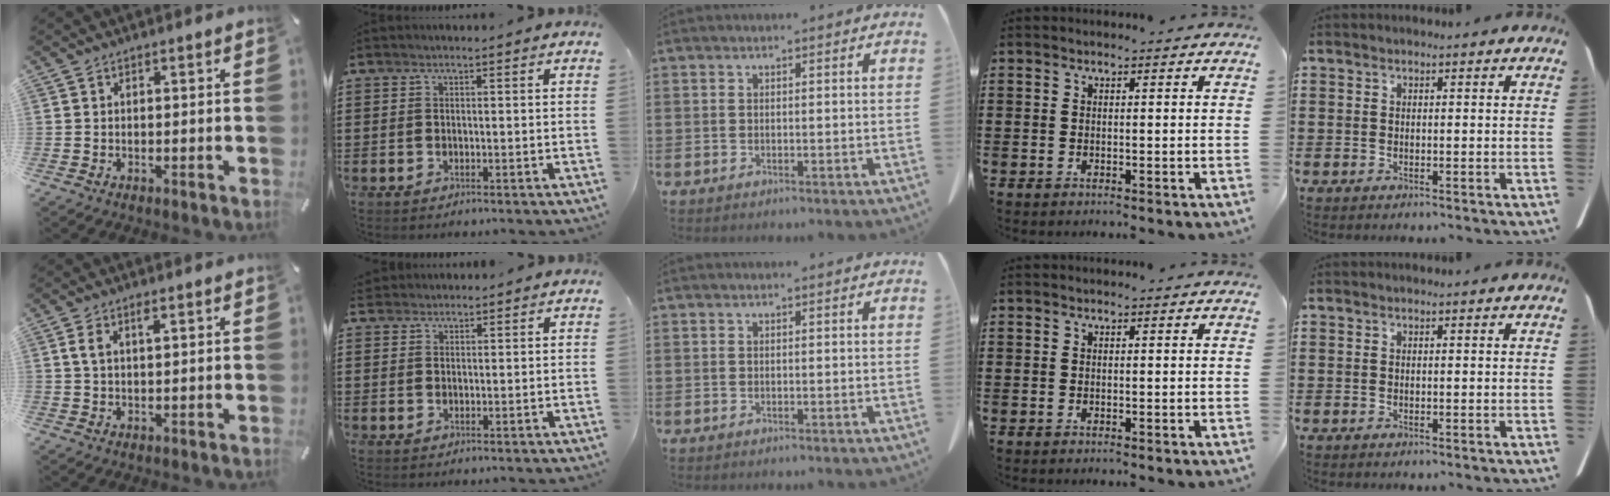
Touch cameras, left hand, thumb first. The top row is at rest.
{"thumb": {"total": 3.1, "force": [1.2, 1.4, 2.6], "torque": [-0.061, 0.003, 0.017]}, "index": {"total": 1.6, "force": [1.3, 0.9, -0.1], "torque": [-0.003, 0.006, 0.026]}}